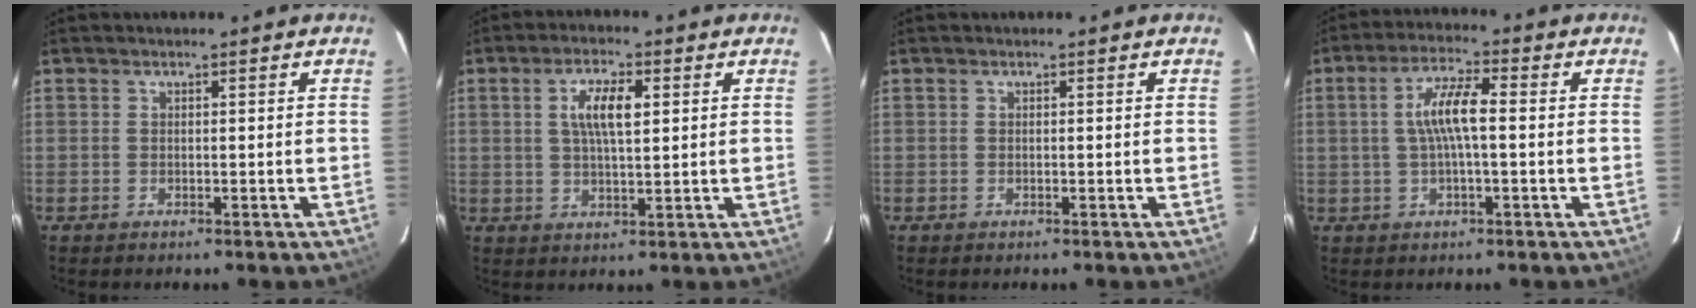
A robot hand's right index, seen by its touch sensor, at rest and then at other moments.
{"total": 6.4, "force": [1.7, 2.1, 5.8], "torque": [-0.108, 0.007, 0.032]}
{"total": 0.0}
{"total": 7.0, "force": [0.2, 1.4, 6.9], "torque": [-0.133, 0.010, 0.006]}